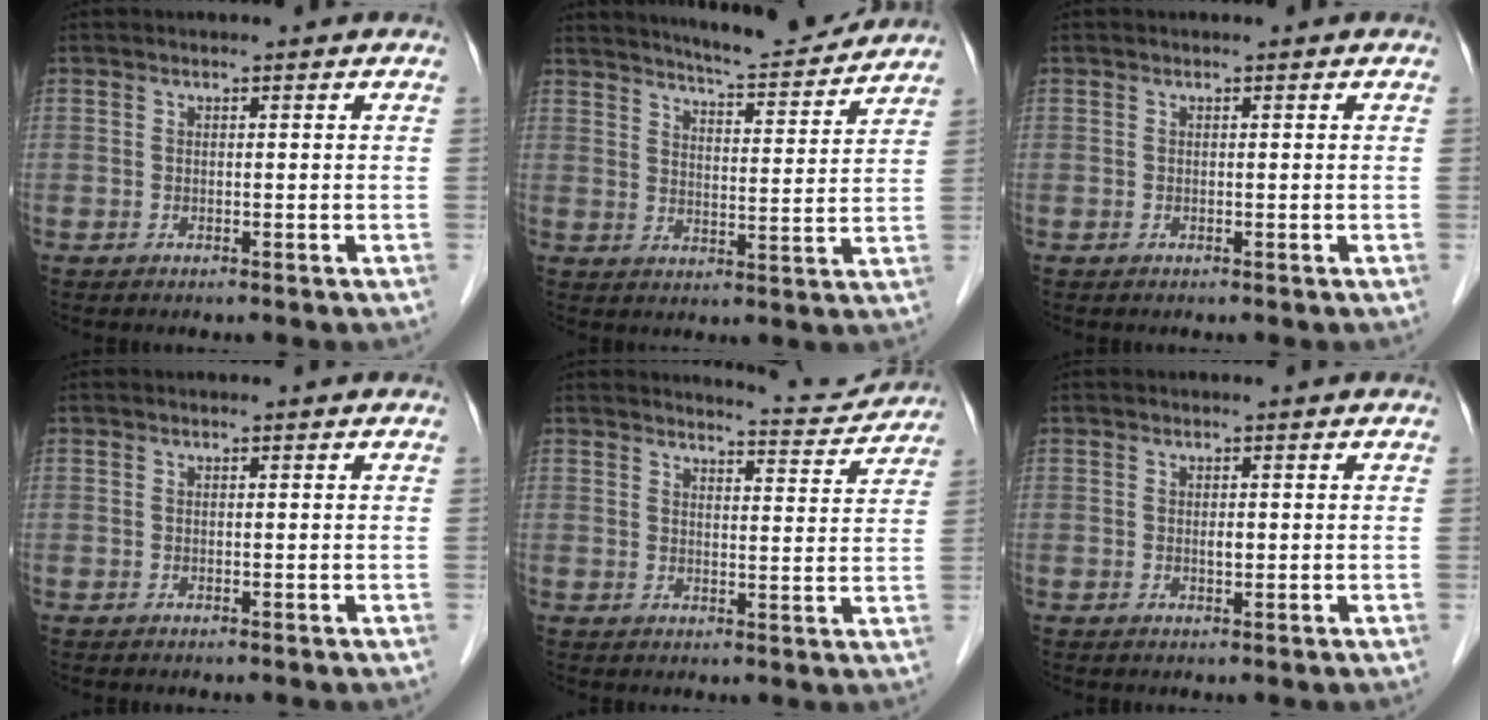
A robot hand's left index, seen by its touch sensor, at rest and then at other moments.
{"total": 12.8, "force": [12.1, 0.7, 4.1], "torque": [-0.066, -0.004, 0.167]}
{"total": 0.0}
{"total": 0.0}
{"total": 6.8, "force": [6.8, 0.0, -0.2], "torque": [-0.006, -0.016, 0.079]}
{"total": 0.8, "force": [0.1, 0.3, 0.7], "torque": [-0.012, -0.001, 0.002]}